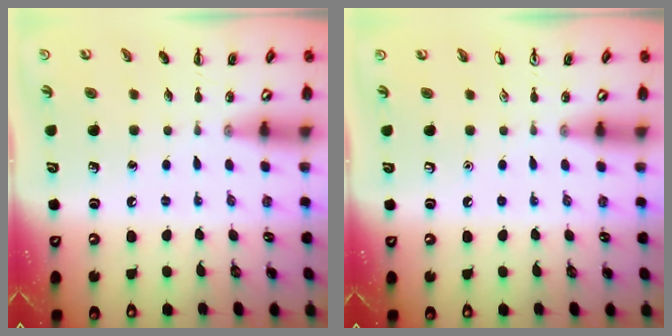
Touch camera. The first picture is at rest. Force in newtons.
{"total": 0.0}